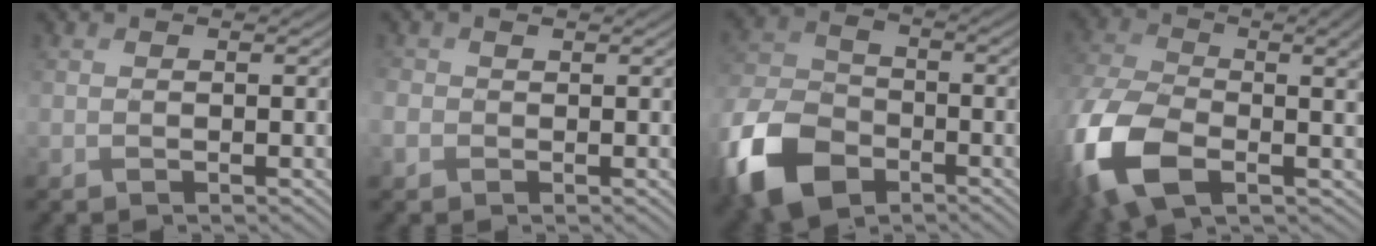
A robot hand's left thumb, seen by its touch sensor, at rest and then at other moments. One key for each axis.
{"total": 1.6, "fx": -0.2, "fy": 1.5, "fz": 0.6, "tx": -0.025, "ty": -0.001, "tz": -0.009}
{"total": 13.4, "fx": -7.0, "fy": 8.5, "fz": 7.7, "tx": -0.206, "ty": -0.031, "tz": -0.145}
{"total": 16.8, "fx": -3.6, "fy": 9.4, "fz": 13.5, "tx": -0.321, "ty": -0.062, "tz": -0.014}